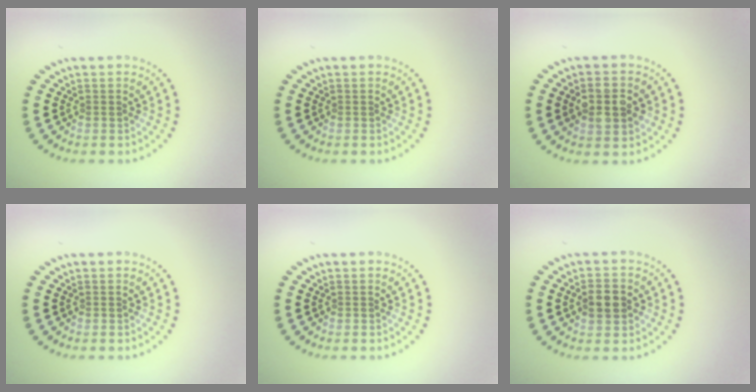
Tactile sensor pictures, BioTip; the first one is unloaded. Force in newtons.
{"total": 0.0}
{"total": 3.4, "press": 3.4, "slide": 0.2}
{"total": 0.0}
{"total": 0.0}
{"total": 3.0, "press": 3.0, "slide": 0.1}